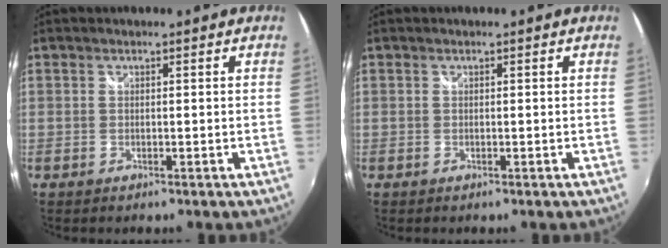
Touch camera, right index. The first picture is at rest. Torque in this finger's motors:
{"motor_torque": [0.20, 0.20, 0.00, 0.01]}